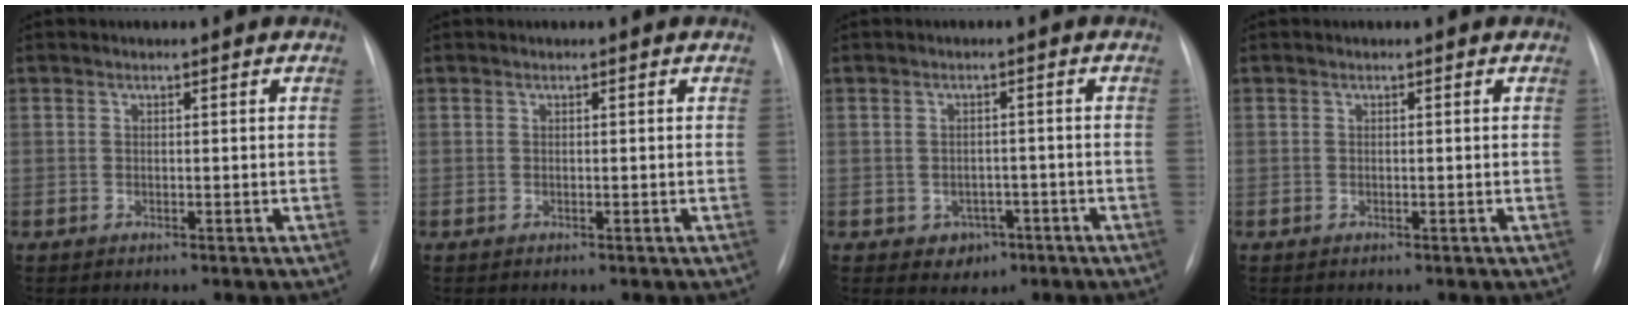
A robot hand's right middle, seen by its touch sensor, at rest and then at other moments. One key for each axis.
{"total": 0.0}
{"total": 3.2, "fx": -1.5, "fy": 2.6, "fz": 1.1, "tx": -0.010, "ty": 0.010, "tz": -0.009}
{"total": 0.0}